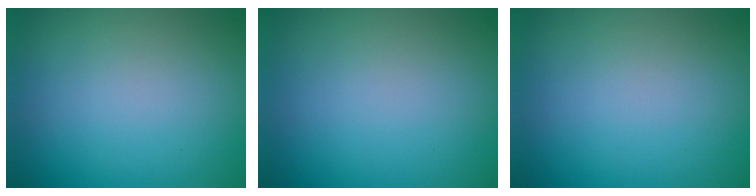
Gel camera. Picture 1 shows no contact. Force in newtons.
{"total": 0.0}
{"total": 0.0}